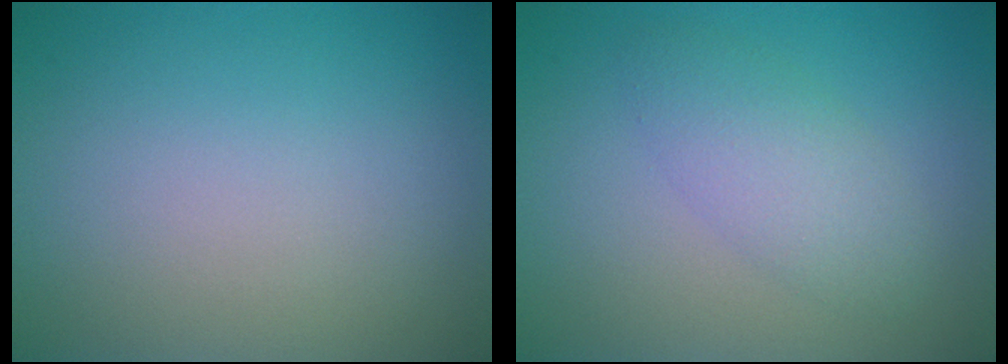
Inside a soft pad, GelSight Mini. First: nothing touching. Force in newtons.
{"total": 3.0, "press": 3.0, "slide": 0.0}